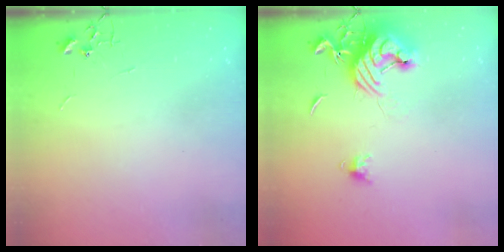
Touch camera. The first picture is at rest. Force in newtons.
{"total": 14.3, "press": 14.2, "slide": 1.4}